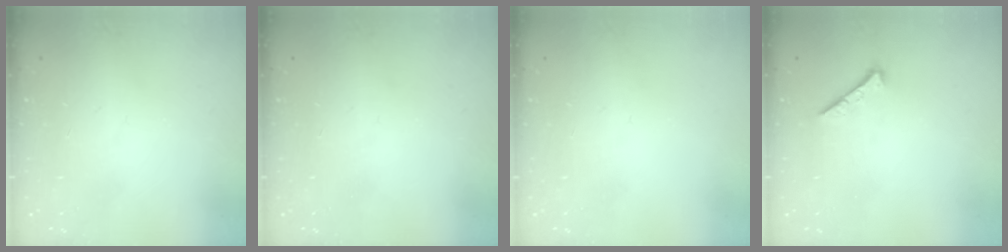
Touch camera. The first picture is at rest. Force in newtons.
{"total": 0.0}
{"total": 0.0}
{"total": 0.0}